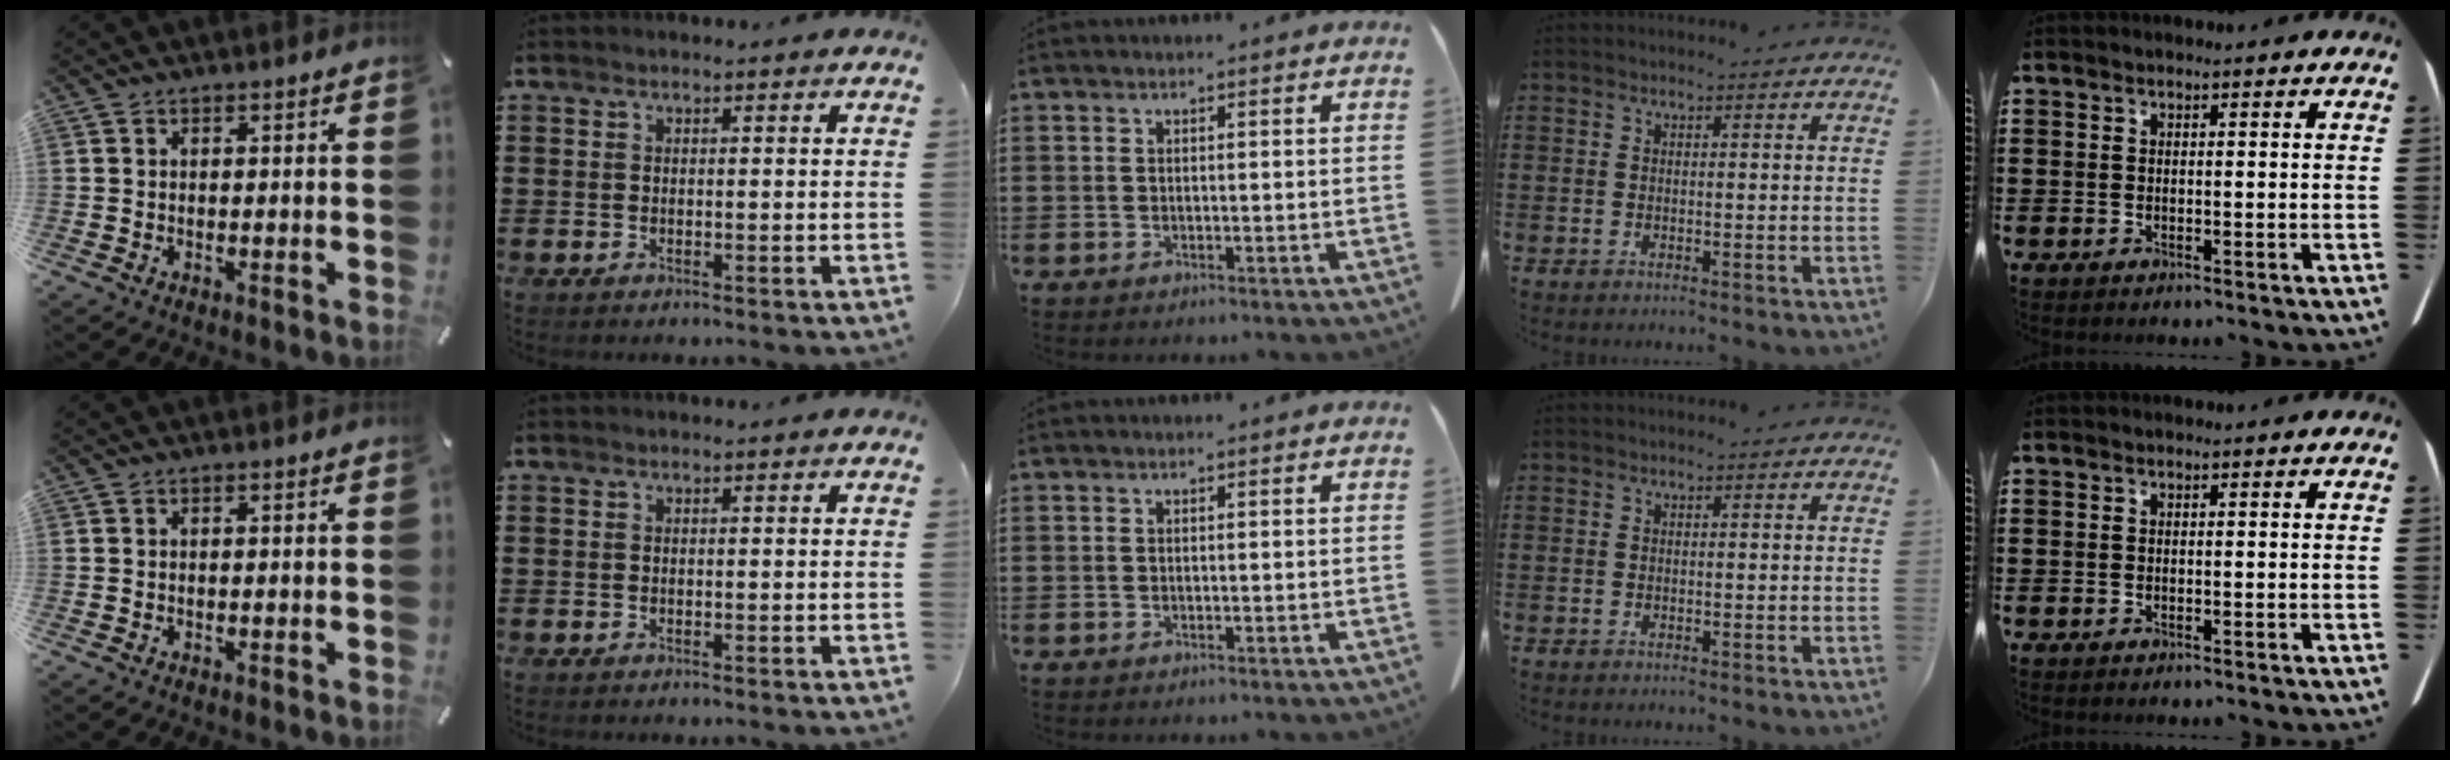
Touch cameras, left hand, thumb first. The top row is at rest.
{}